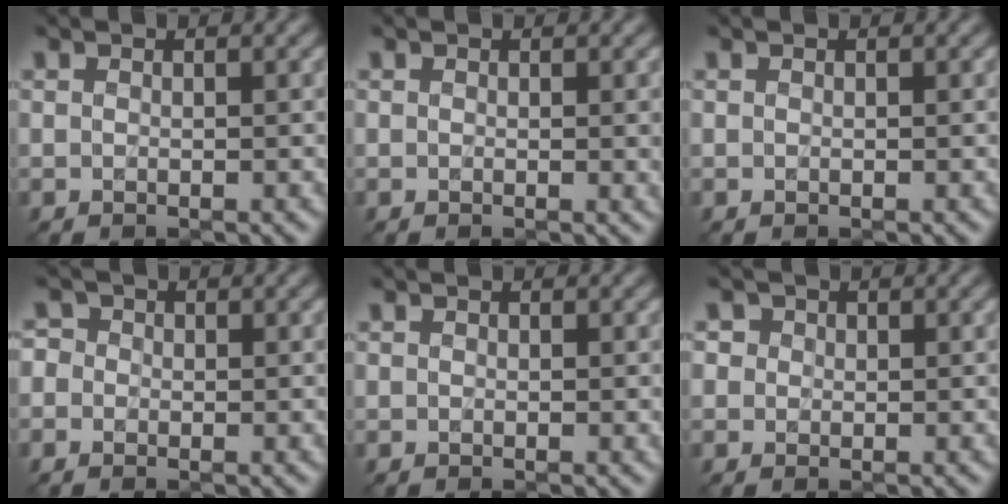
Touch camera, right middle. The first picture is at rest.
{"total": 0.9, "force": [0.1, 0.1, 0.8], "torque": [-0.008, -0.001, 0.001]}
{"total": 0.0}
{"total": 1.9, "force": [0.3, 1.7, 0.7], "torque": [0.001, 0.009, -0.015]}
{"total": 0.0}
{"total": 1.9, "force": [0.9, 1.5, 0.6], "torque": [-0.011, 0.006, 0.007]}